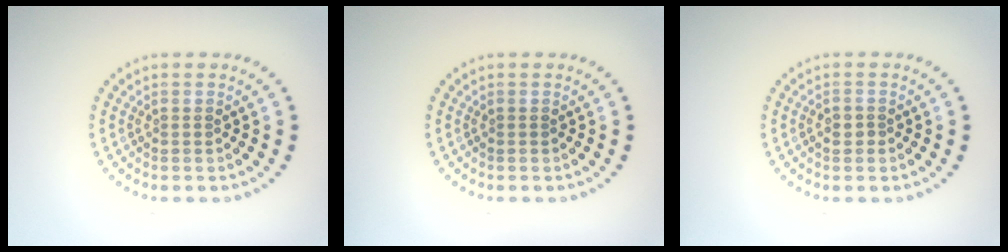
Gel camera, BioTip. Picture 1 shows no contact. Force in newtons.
{"total": 0.0}
{"total": 0.8, "press": 0.8, "slide": 0.2}